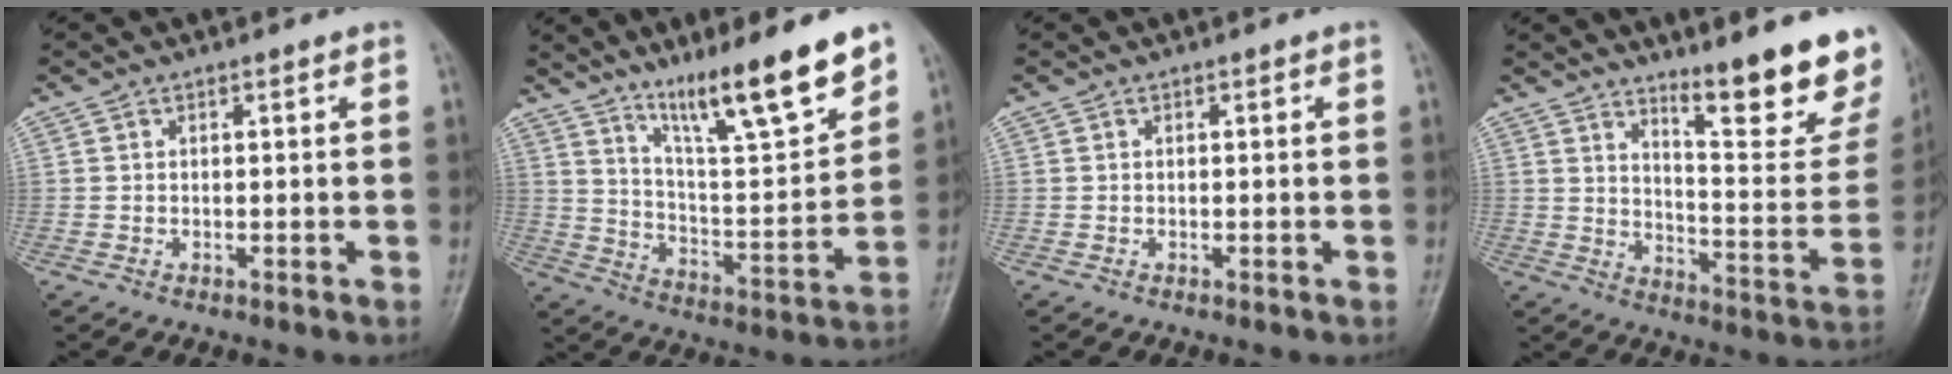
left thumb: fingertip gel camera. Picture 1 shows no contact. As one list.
[{"total": 17.3, "force": [12.3, 2.6, 11.9], "torque": [-0.169, -0.077, 0.212]}, {"total": 0.0}, {"total": 18.9, "force": [12.9, 4.1, 13.2], "torque": [-0.141, -0.099, 0.186]}]